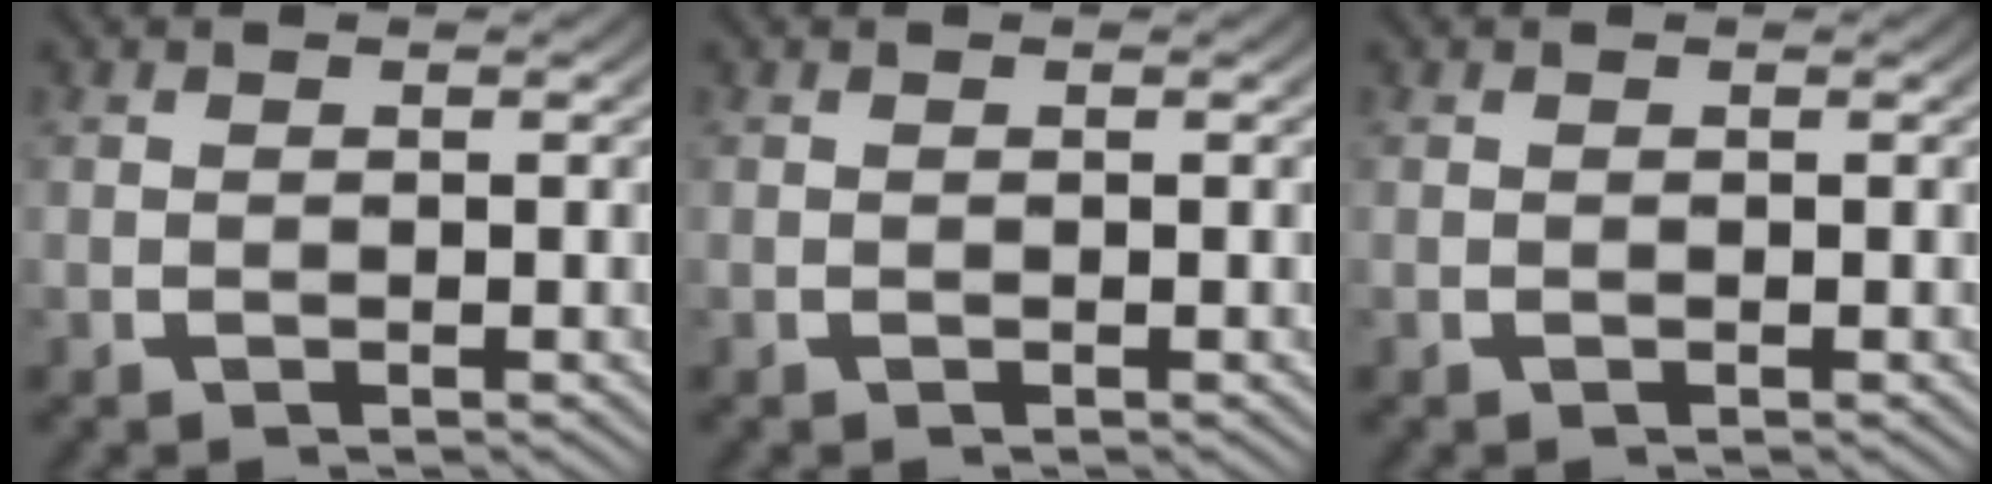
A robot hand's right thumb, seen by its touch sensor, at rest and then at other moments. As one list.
[{"total": 0.0}, {"total": 0.0}]